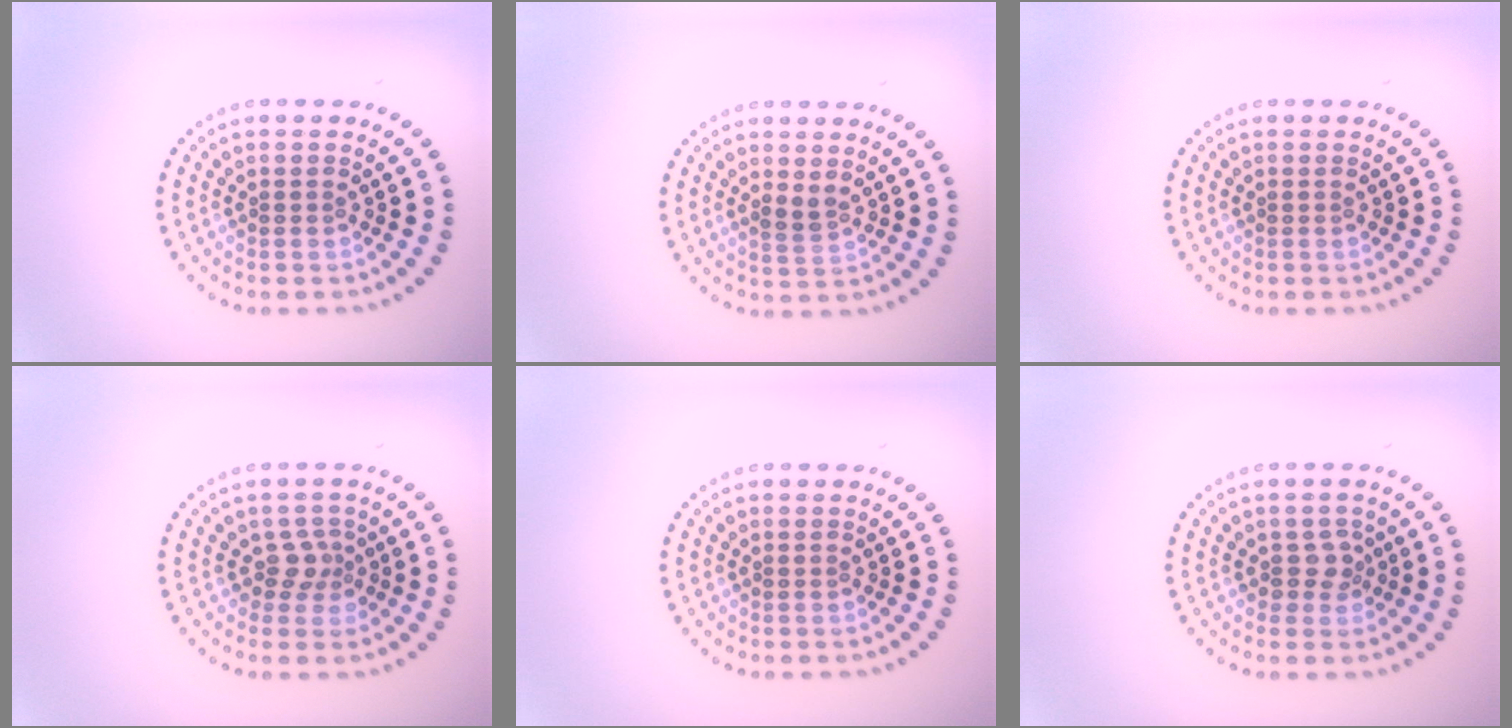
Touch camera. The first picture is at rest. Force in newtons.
{"total": 1.1, "press": 1.0, "slide": 0.5}
{"total": 0.0}
{"total": 2.0, "press": 1.4, "slide": 1.3}
{"total": 0.0}
{"total": 1.8, "press": 1.6, "slide": 0.8}